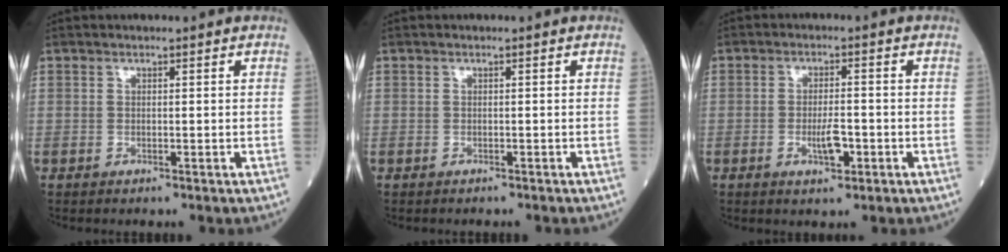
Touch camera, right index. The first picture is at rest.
{"total": 1.0, "force": [-0.8, 0.5, 0.0], "torque": [-0.007, 0.003, -0.013]}
{"total": 3.9, "force": [-1.4, 1.1, 3.5], "torque": [-0.062, 0.001, -0.023]}